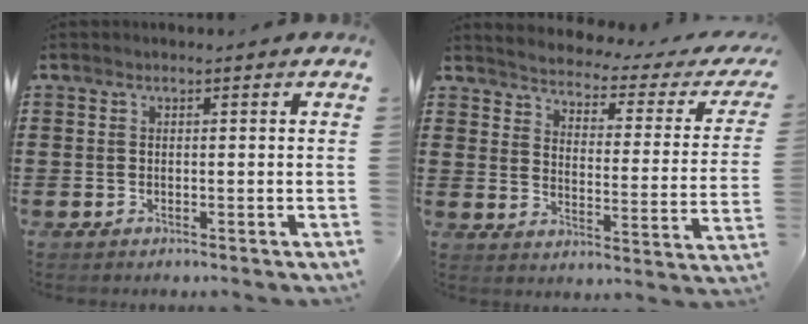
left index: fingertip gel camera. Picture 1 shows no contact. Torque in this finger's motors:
{"motor_torque": [2.14, 0.00, 0.13, 0.00]}